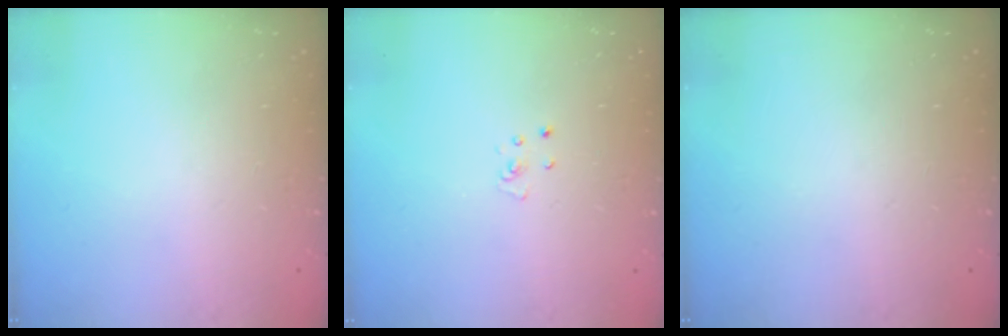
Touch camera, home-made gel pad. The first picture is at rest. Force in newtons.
{"total": 2.3, "press": 2.3, "slide": 0.2}
{"total": 0.0}